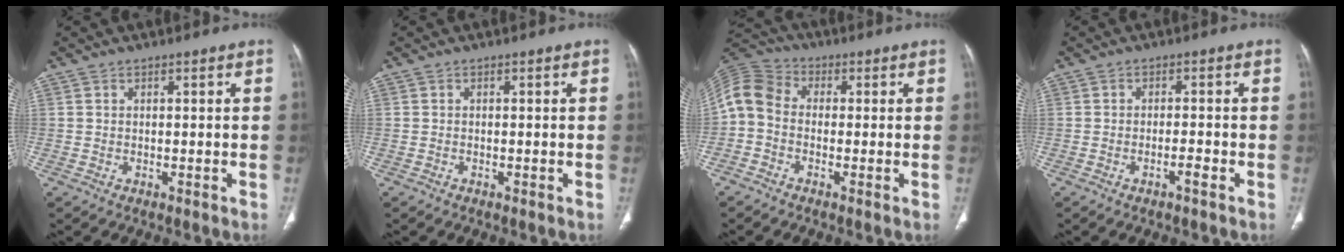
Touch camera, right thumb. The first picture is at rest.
{"total": 0.0}
{"total": 7.8, "force": [-0.8, 6.1, 4.9], "torque": [-0.094, 0.025, -0.035]}
{"total": 2.0, "force": [-1.2, 0.2, 1.6], "torque": [-0.030, 0.006, -0.022]}